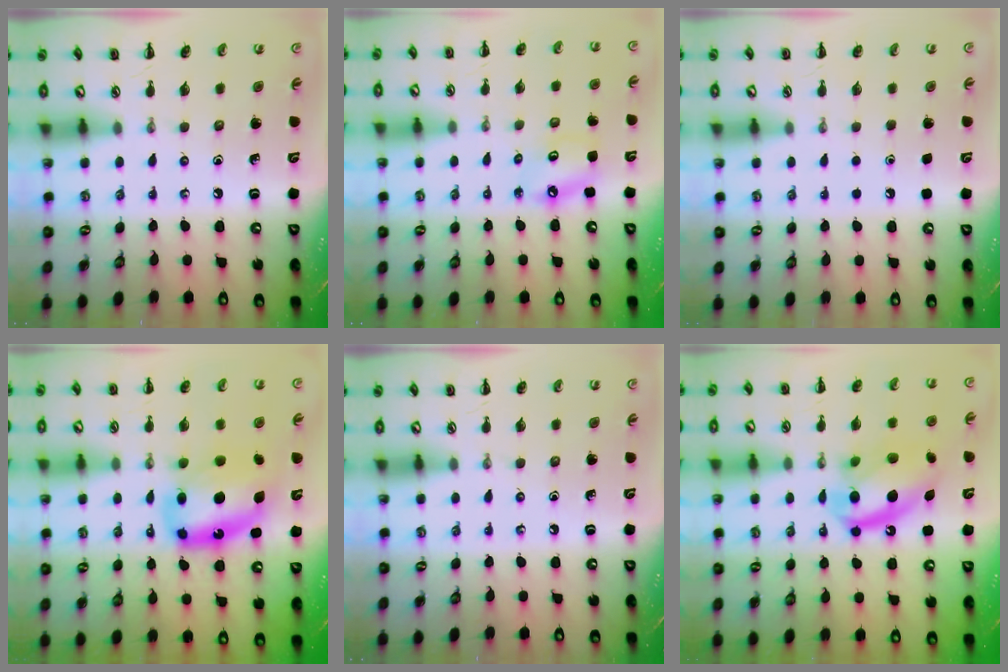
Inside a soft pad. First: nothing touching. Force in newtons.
{"total": 5.3, "press": 5.3, "slide": 0.9}
{"total": 1.8, "press": 1.7, "slide": 0.1}
{"total": 12.2, "press": 11.8, "slide": 3.1}
{"total": 0.0}
{"total": 16.3, "press": 16.1, "slide": 2.6}